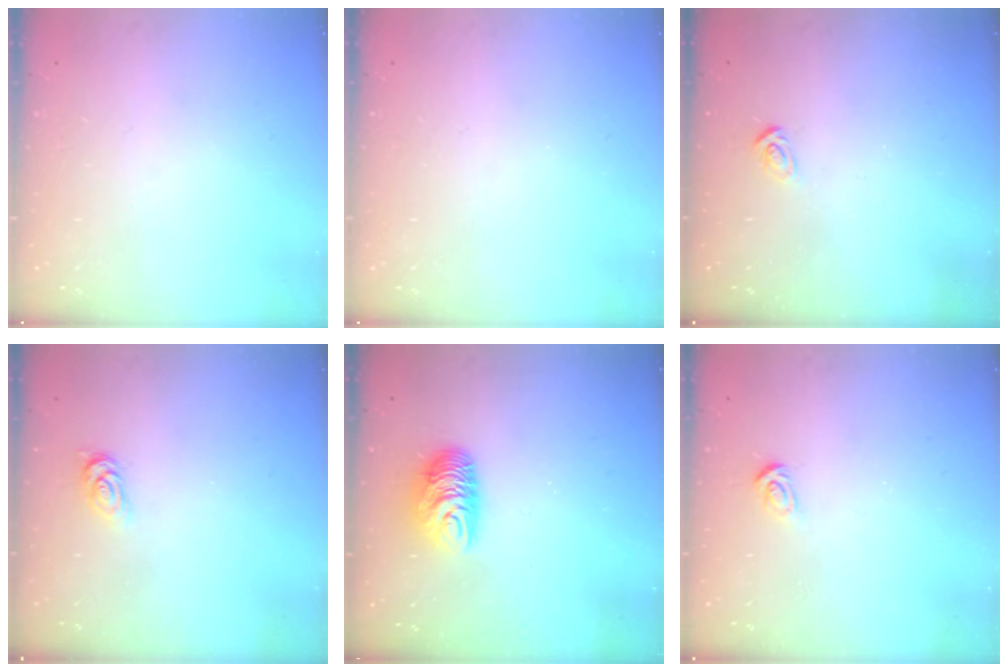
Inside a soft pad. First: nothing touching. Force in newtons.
{"total": 0.0}
{"total": 2.9, "press": 2.9, "slide": 0.3}
{"total": 2.5, "press": 2.5, "slide": 0.3}
{"total": 9.5, "press": 9.5, "slide": 0.6}
{"total": 3.0, "press": 2.9, "slide": 0.4}